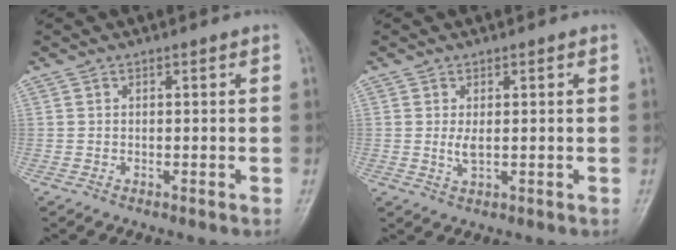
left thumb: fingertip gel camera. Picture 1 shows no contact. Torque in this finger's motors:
{"motor_torque": [0.03, 0.11, 0.04, -0.01, 0.01]}